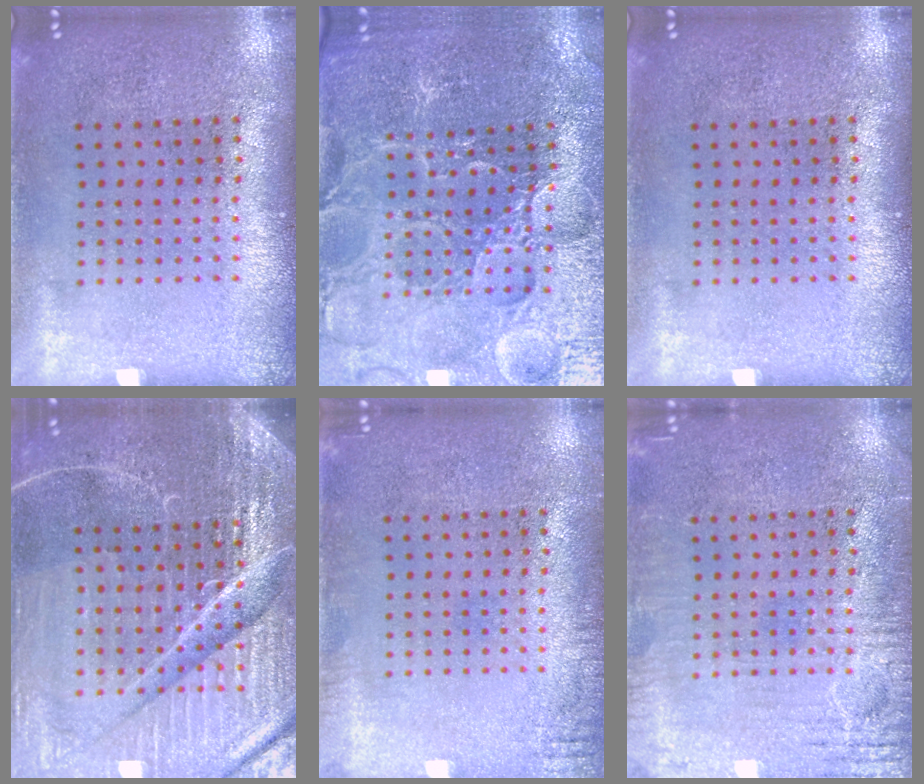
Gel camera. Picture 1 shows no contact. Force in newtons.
{"total": 3.8, "press": 3.7, "slide": 0.6}
{"total": 0.0}
{"total": 6.4, "press": 5.7, "slide": 3.0}
{"total": 1.5, "press": 1.5, "slide": 0.3}
{"total": 3.6, "press": 3.6, "slide": 0.4}